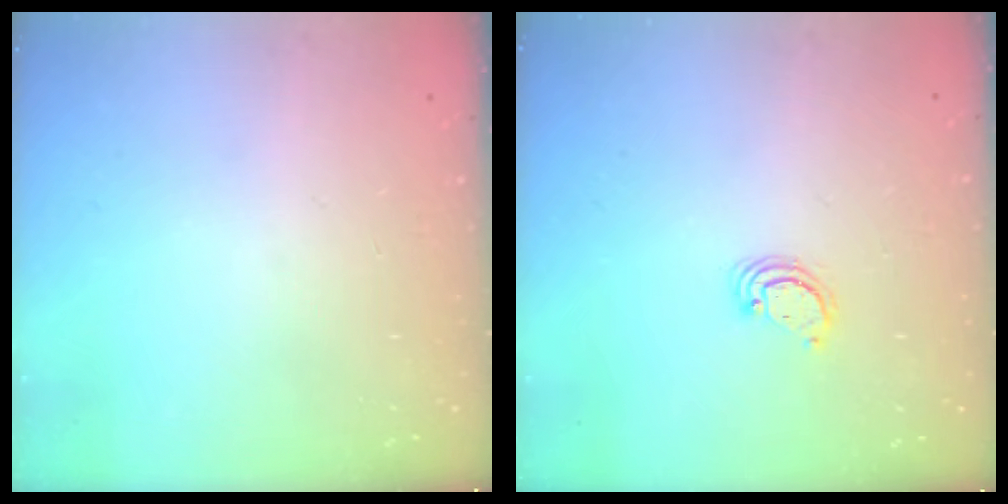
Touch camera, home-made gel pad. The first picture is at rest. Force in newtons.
{"total": 2.6, "press": 2.6, "slide": 0.3}